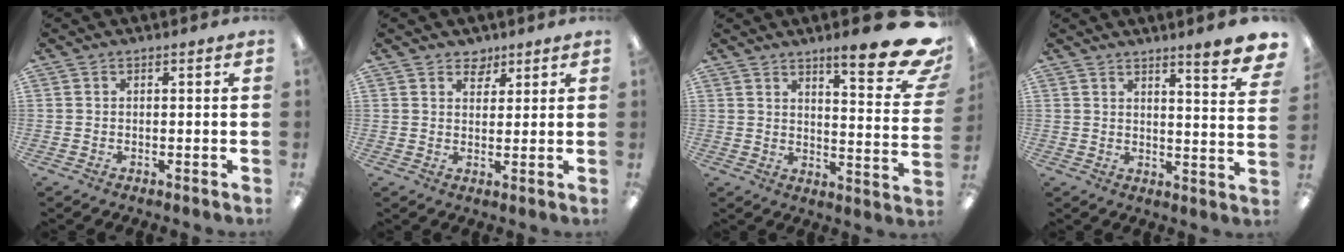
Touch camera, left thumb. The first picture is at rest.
{"total": 3.7, "force": [2.9, 2.2, 0.5], "torque": [0.006, -0.016, 0.050]}
{"total": 14.7, "force": [10.5, 2.7, 10.0], "torque": [-0.137, -0.072, 0.166]}
{"total": 7.7, "force": [6.0, 0.9, 4.8], "torque": [-0.057, -0.044, 0.095]}